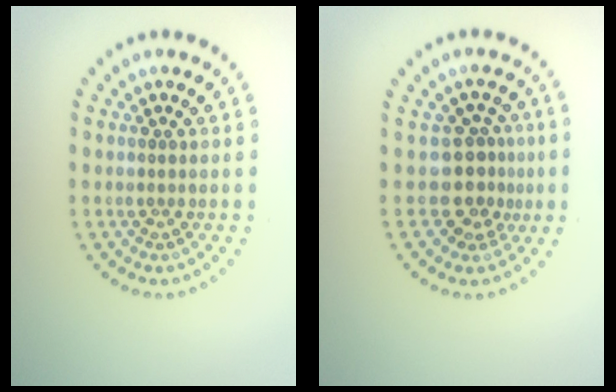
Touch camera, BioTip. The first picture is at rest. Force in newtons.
{"total": 2.9, "press": 2.0, "slide": 2.1}